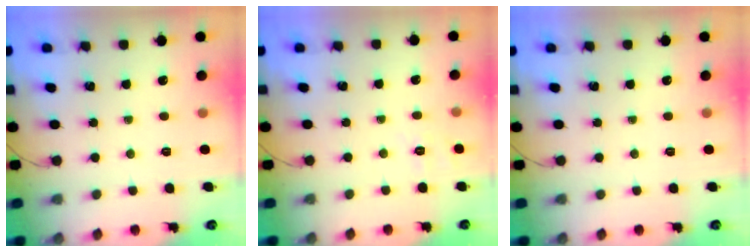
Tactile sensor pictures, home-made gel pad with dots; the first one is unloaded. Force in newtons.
{"total": 1.9, "press": 0.3, "slide": 1.9}
{"total": 0.0}